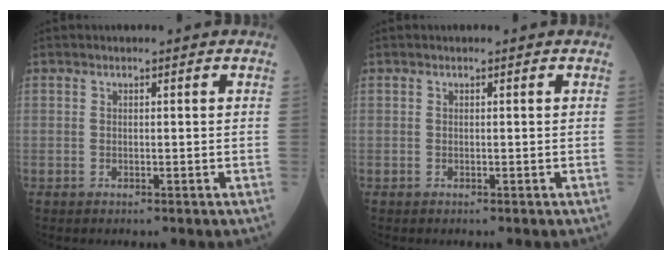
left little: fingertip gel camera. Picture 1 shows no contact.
{"total": 0.0}